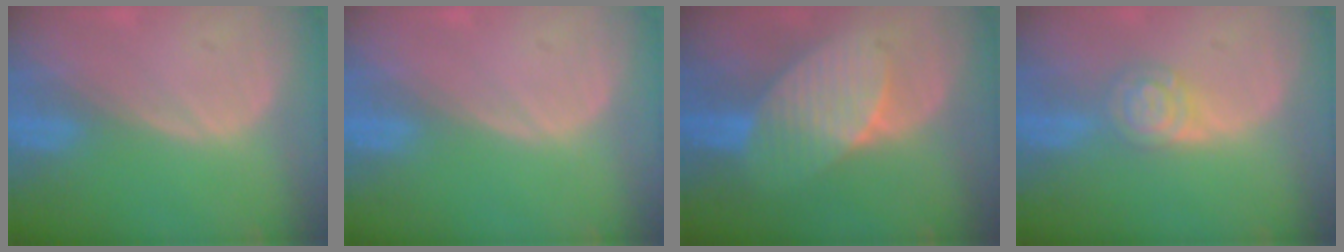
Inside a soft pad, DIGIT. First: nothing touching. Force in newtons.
{"total": 0.0}
{"total": 7.5, "press": 7.5, "slide": 0.2}
{"total": 4.8, "press": 4.8, "slide": 0.2}